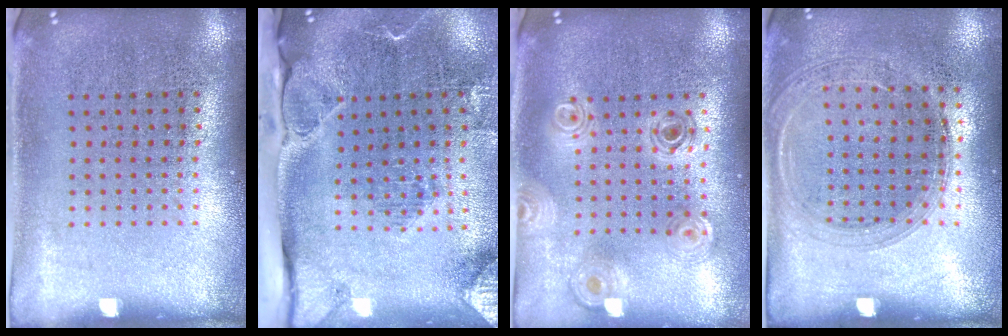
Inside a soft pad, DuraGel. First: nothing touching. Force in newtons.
{"total": 3.0, "press": 2.3, "slide": 1.9}
{"total": 0.9, "press": 0.9, "slide": 0.2}
{"total": 1.5, "press": 1.4, "slide": 0.3}